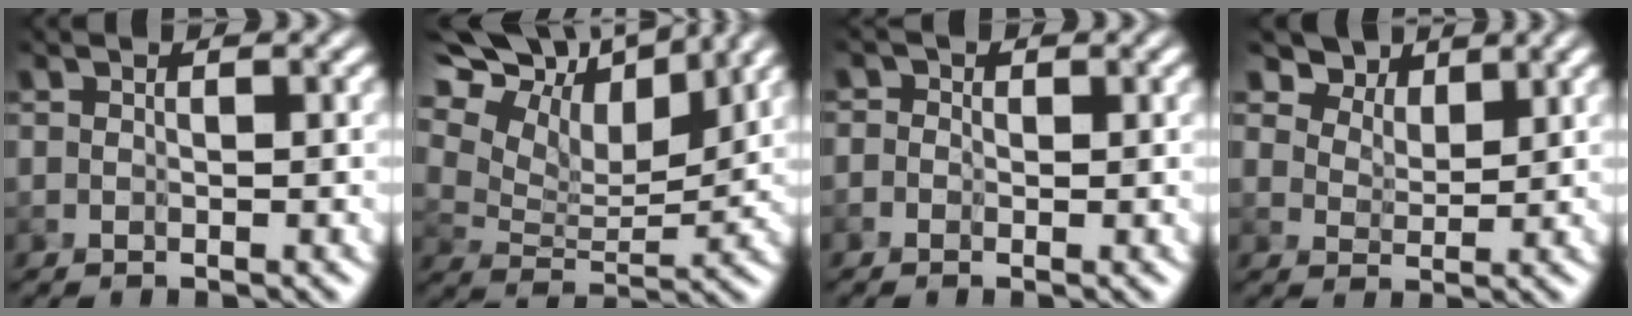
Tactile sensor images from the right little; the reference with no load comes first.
{"total": 13.9, "force": [9.5, 6.6, 7.6], "torque": [-0.158, 0.042, 0.142]}
{"total": 0.6, "force": [-0.2, 0.6, 0.1], "torque": [0.000, -0.004, -0.007]}
{"total": 4.6, "force": [3.8, 2.3, 1.4], "torque": [-0.038, -0.018, 0.089]}